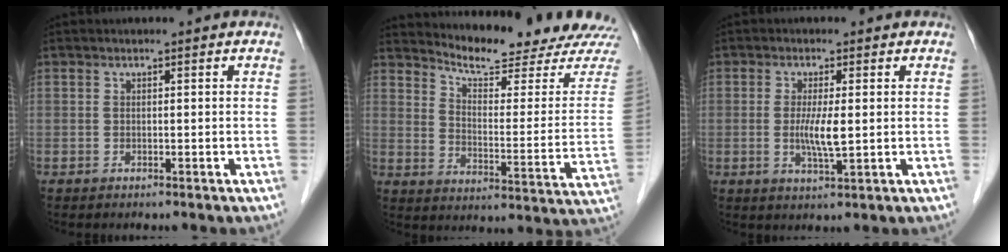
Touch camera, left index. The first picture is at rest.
{"total": 18.7, "force": [18.1, 0.5, 4.8], "torque": [-0.068, -0.098, 0.231]}
{"total": 4.4, "force": [0.0, 0.7, 4.4], "torque": [-0.080, -0.010, 0.002]}